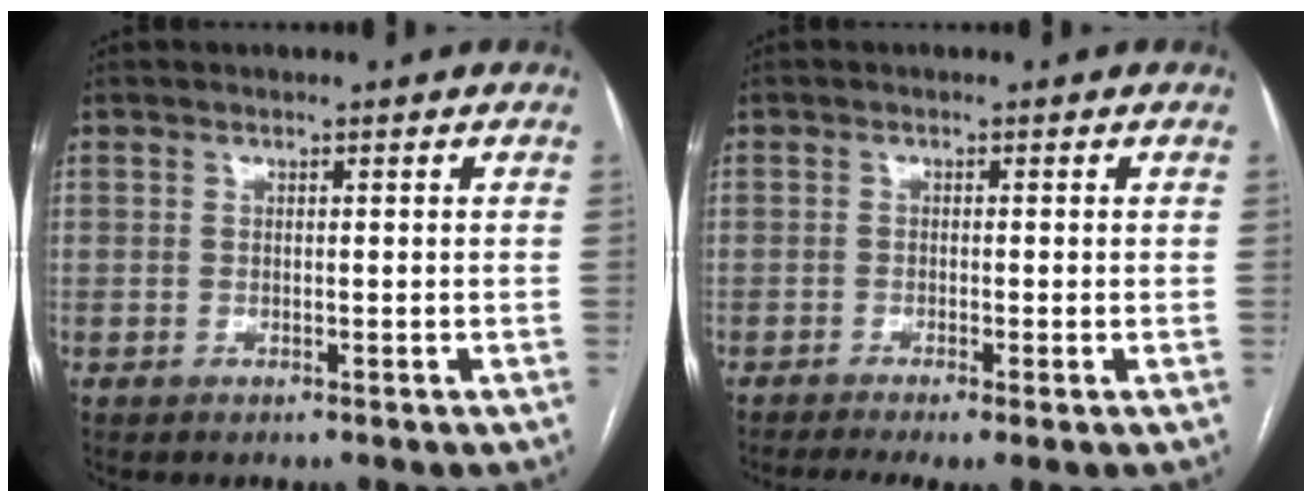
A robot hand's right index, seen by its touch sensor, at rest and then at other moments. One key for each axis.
{"total": 4.8, "fx": -3.2, "fy": 0.5, "fz": 3.6, "tx": -0.059, "ty": -0.012, "tz": -0.054}